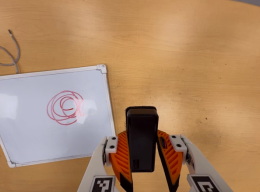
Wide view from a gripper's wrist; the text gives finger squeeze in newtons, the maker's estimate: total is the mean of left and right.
{"total": 7.3, "left": 5.5, "right": 9.2}